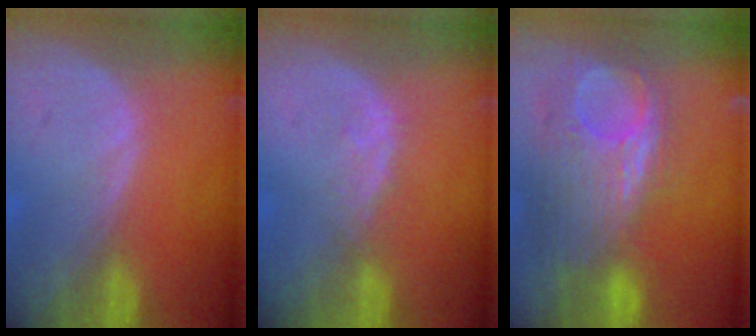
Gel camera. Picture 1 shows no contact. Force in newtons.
{"total": 1.9, "press": 1.9, "slide": 0.3}
{"total": 12.0, "press": 10.4, "slide": 5.9}